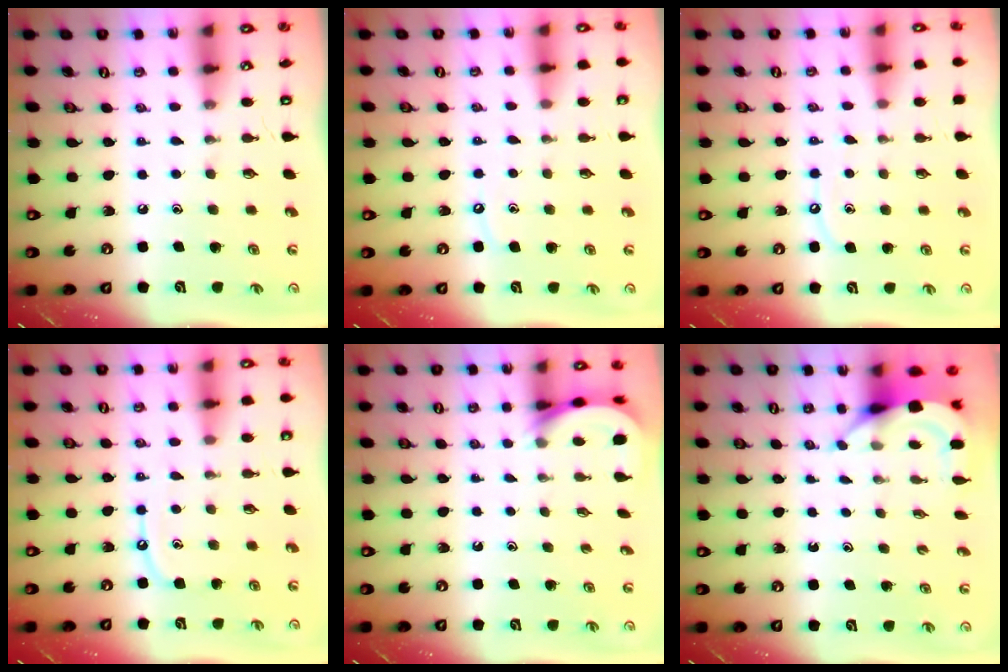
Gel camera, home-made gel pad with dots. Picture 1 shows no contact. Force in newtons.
{"total": 3.8, "press": 3.8, "slide": 0.4}
{"total": 6.8, "press": 6.8, "slide": 0.6}
{"total": 7.2, "press": 7.1, "slide": 0.8}
{"total": 3.8, "press": 3.8, "slide": 0.4}
{"total": 4.6, "press": 4.6, "slide": 0.3}